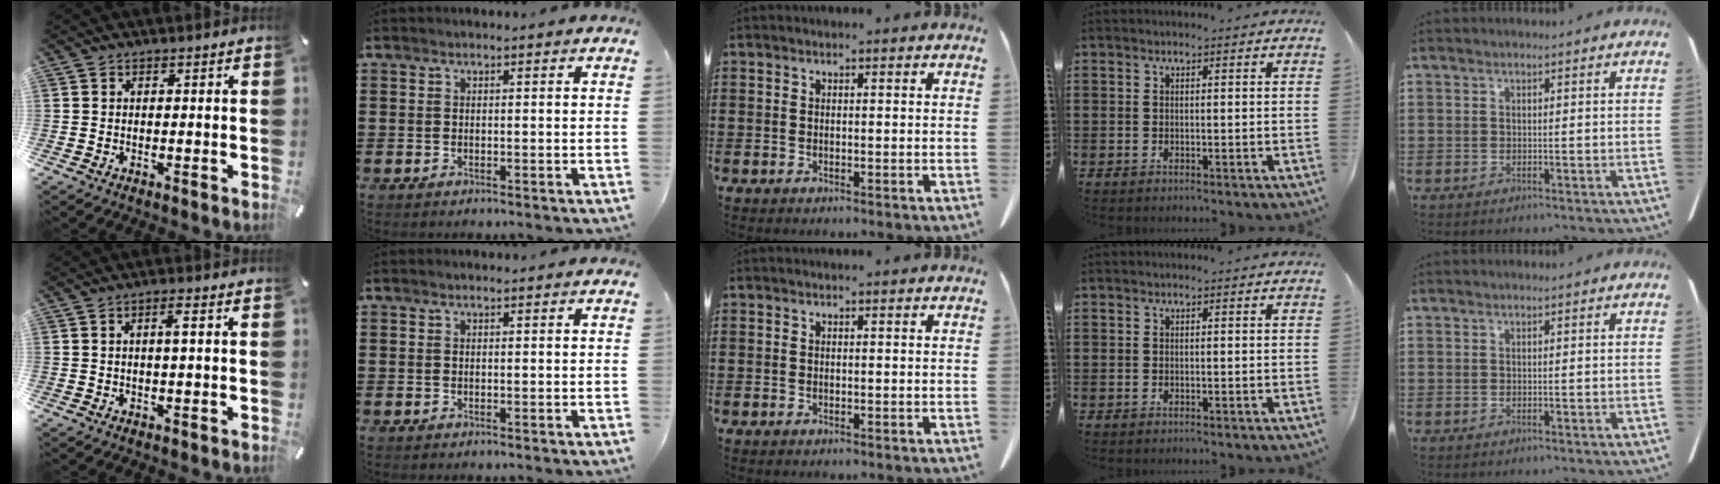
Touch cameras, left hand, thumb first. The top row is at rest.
{"thumb": {"total": 2.7, "force": [0.3, 0.4, 2.6], "torque": [-0.052, 0.004, 0.003]}}